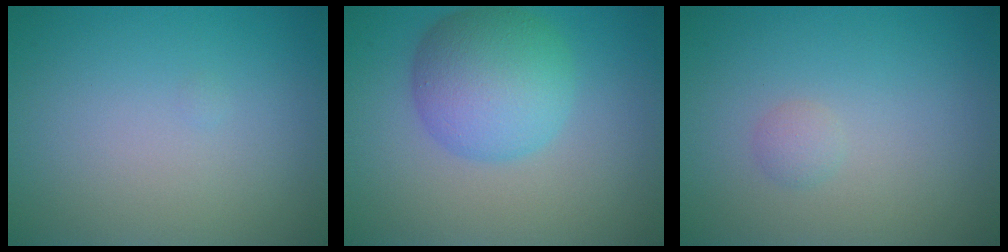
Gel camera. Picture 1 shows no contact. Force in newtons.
{"total": 6.6, "press": 6.6, "slide": 0.1}
{"total": 0.8, "press": 0.8, "slide": 0.1}